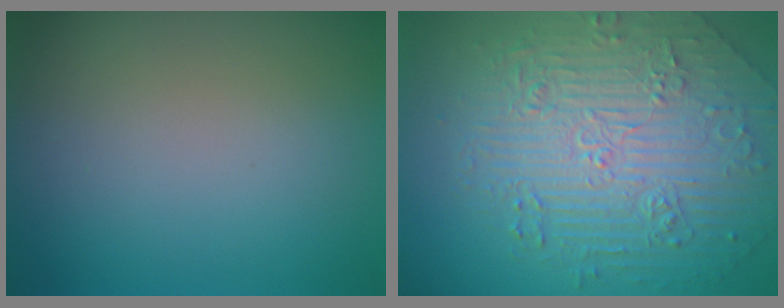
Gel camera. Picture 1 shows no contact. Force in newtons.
{"total": 6.1, "press": 5.5, "slide": 2.6}